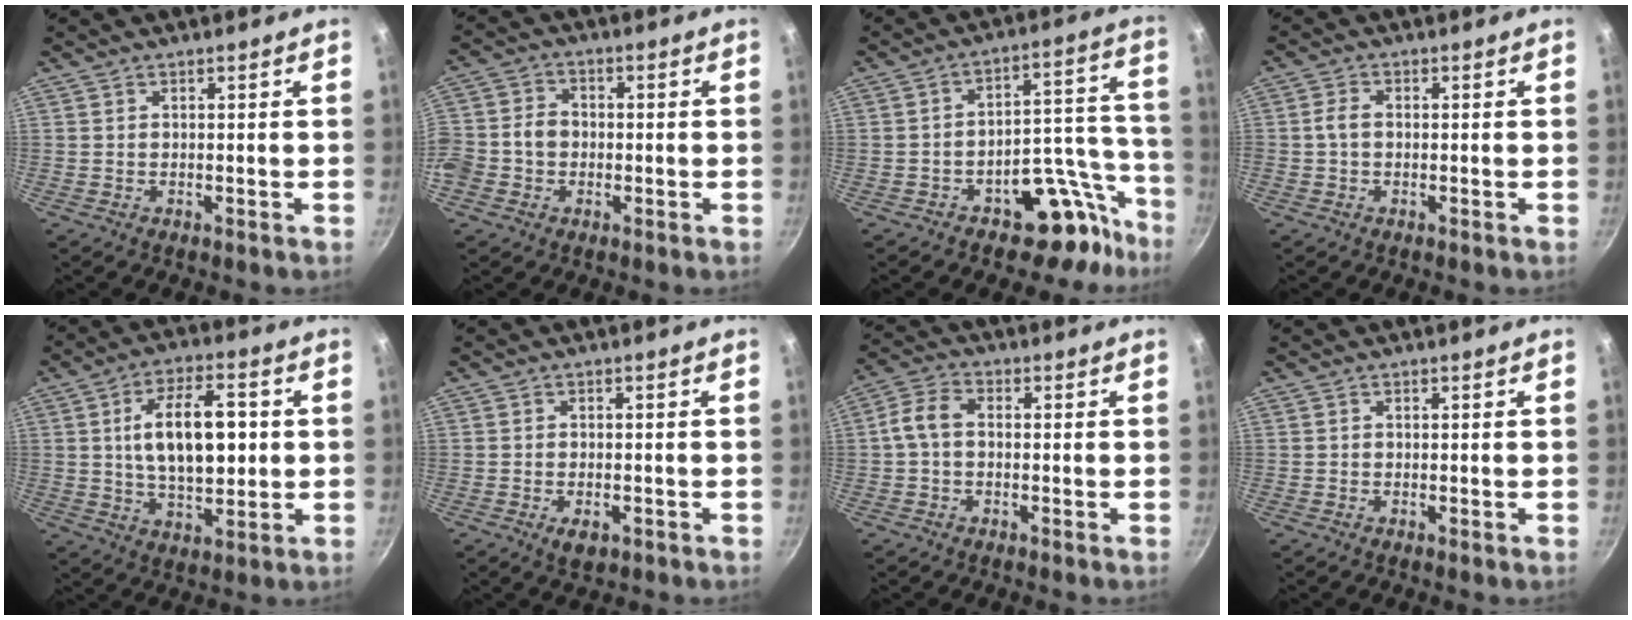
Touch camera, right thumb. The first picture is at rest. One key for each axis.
{"total": 10.1, "fx": -1.5, "fy": 8.3, "fz": 5.6, "tx": -0.118, "ty": 0.029, "tz": -0.029}
{"total": 12.8, "fx": -8.3, "fy": 6.6, "fz": 7.0, "tx": -0.033, "ty": 0.114, "tz": -0.118}
{"total": 2.7, "fx": -0.2, "fy": 1.7, "fz": 2.0, "tx": -0.041, "ty": 0.004, "tz": -0.008}
{"total": 14.3, "fx": 1.8, "fy": 7.1, "fz": 12.3, "tx": -0.187, "ty": 0.000, "tz": 0.031}
{"total": 2.9, "fx": -1.3, "fy": 1.5, "fz": 2.2, "tx": -0.033, "ty": 0.004, "tz": -0.015}
{"total": 5.8, "fx": -0.1, "fy": 3.9, "fz": 4.3, "tx": -0.082, "ty": 0.019, "tz": -0.011}
{"total": 0.0}